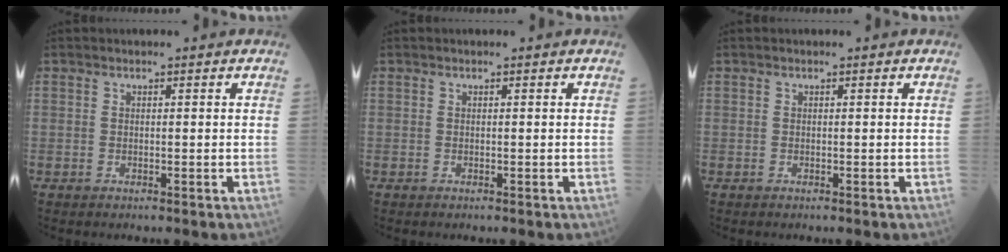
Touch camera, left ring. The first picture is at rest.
{"total": 0.0}
{"total": 0.0}